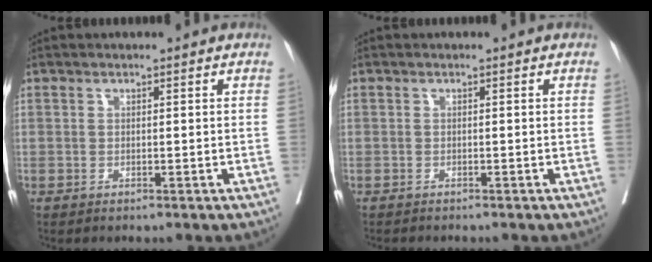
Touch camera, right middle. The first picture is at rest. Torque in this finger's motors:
{"motor_torque": [0.95, -1.19, 0.04, 0.02]}